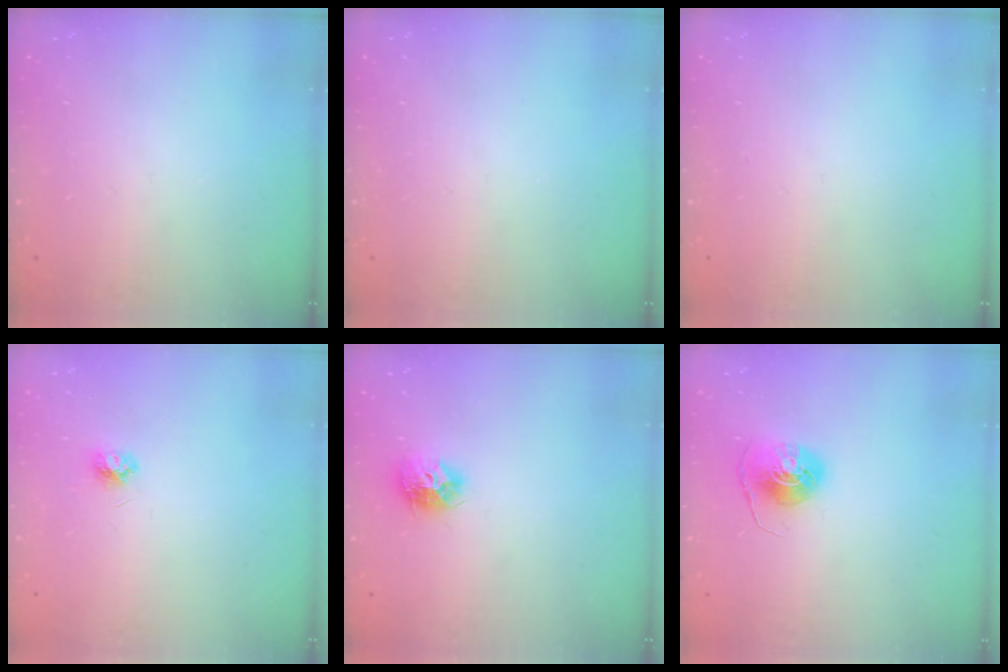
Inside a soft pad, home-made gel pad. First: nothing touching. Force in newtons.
{"total": 0.0}
{"total": 0.0}
{"total": 3.9, "press": 3.9, "slide": 0.5}
{"total": 9.3, "press": 9.3, "slide": 0.3}
{"total": 6.8, "press": 6.8, "slide": 0.4}